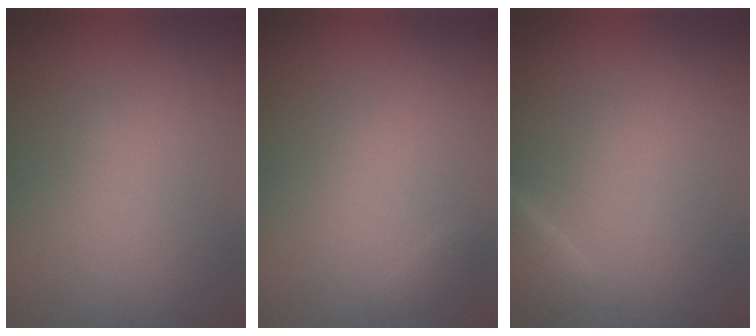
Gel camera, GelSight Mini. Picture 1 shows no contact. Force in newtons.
{"total": 0.6, "press": 0.5, "slide": 0.1}
{"total": 2.0, "press": 2.0, "slide": 0.1}